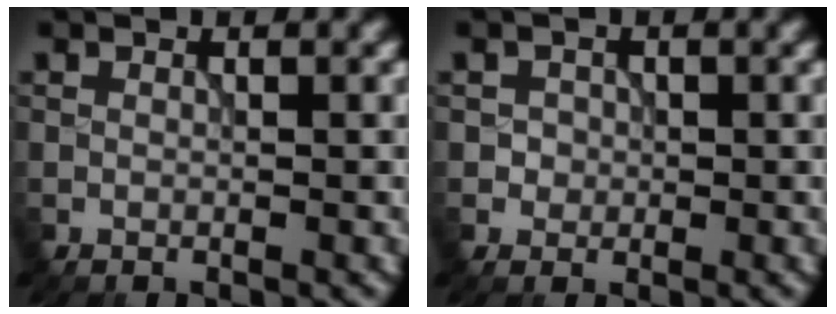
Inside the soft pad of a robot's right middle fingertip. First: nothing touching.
{"total": 1.3, "force": [0.0, 1.3, 0.3], "torque": [0.006, -0.004, 0.002]}